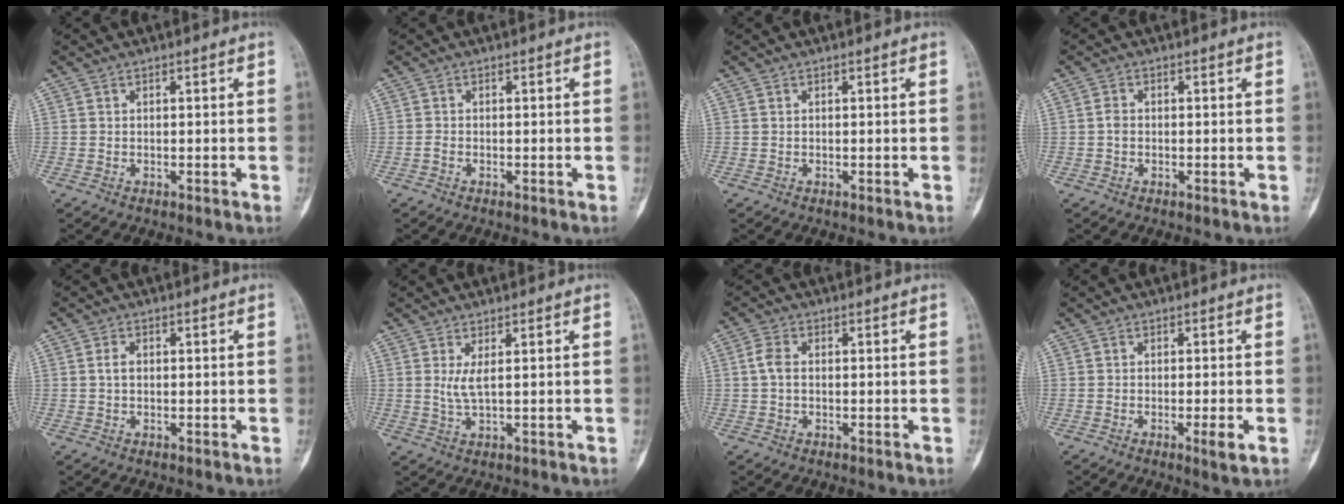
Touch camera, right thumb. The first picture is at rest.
{"total": 0.6, "force": [-0.4, 0.2, 0.3], "torque": [-0.011, 0.000, -0.010]}
{"total": 0.0}
{"total": 1.3, "force": [-0.3, 1.0, 0.8], "torque": [-0.006, 0.003, -0.009]}
{"total": 1.7, "force": [0.1, 1.2, 1.2], "torque": [-0.020, 0.006, 0.000]}
{"total": 2.7, "force": [0.8, 0.4, 2.6], "torque": [-0.059, -0.007, 0.023]}
{"total": 3.1, "force": [0.0, 2.0, 2.4], "torque": [-0.050, 0.009, -0.005]}
{"total": 2.9, "force": [-0.9, 0.2, 2.8], "torque": [-0.046, -0.008, -0.015]}